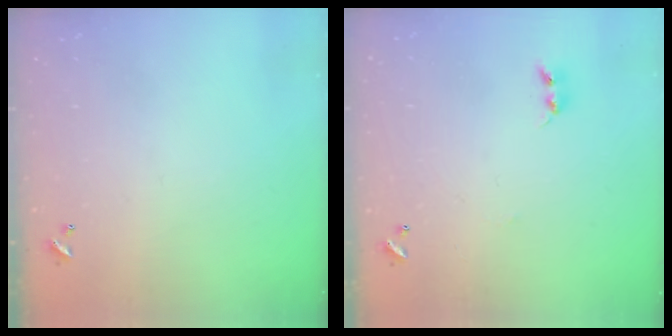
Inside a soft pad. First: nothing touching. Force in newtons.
{"total": 2.5, "press": 2.5, "slide": 0.4}